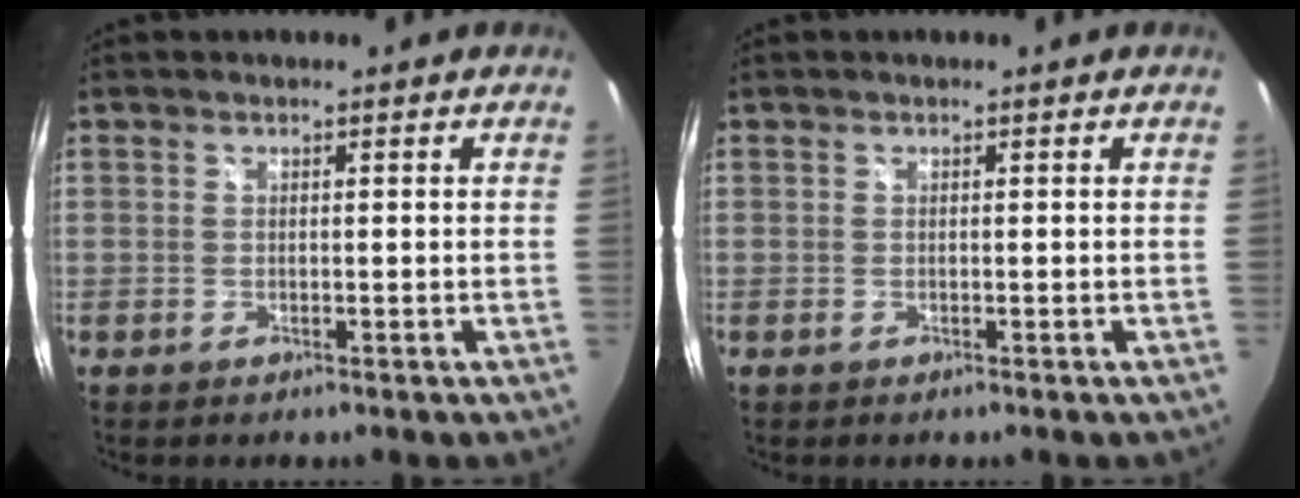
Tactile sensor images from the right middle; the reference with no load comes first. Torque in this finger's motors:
{"motor_torque": [0.02, -0.08, 0.00, 0.01]}